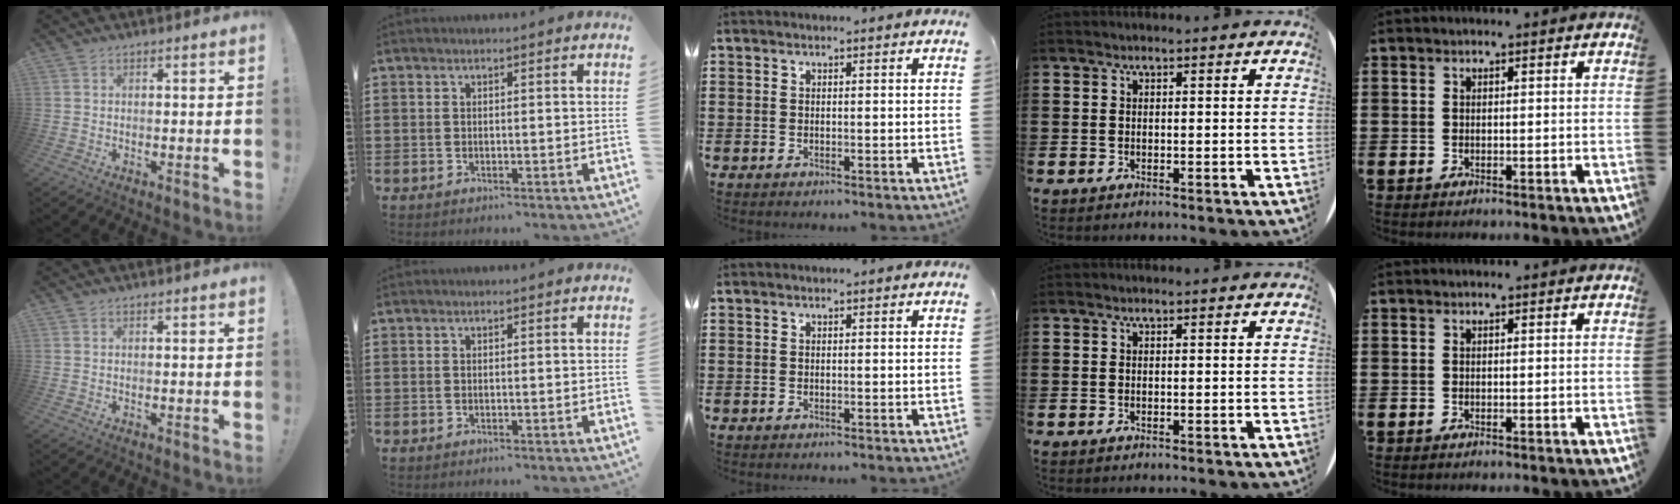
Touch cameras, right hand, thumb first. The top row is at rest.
{}